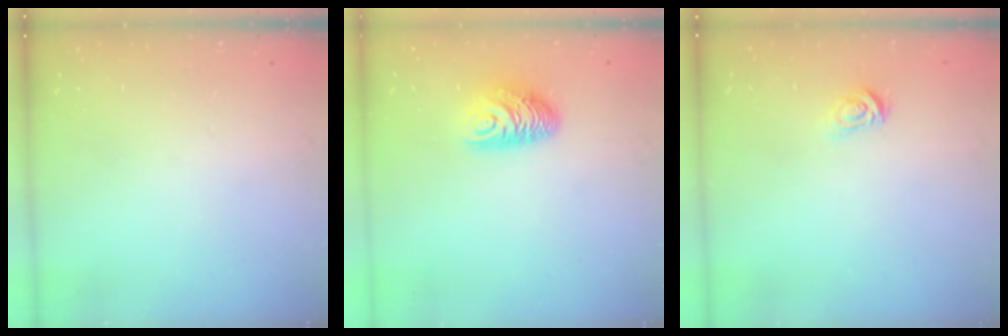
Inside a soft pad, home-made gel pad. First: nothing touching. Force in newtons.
{"total": 9.0, "press": 9.0, "slide": 0.3}
{"total": 2.6, "press": 2.6, "slide": 0.3}